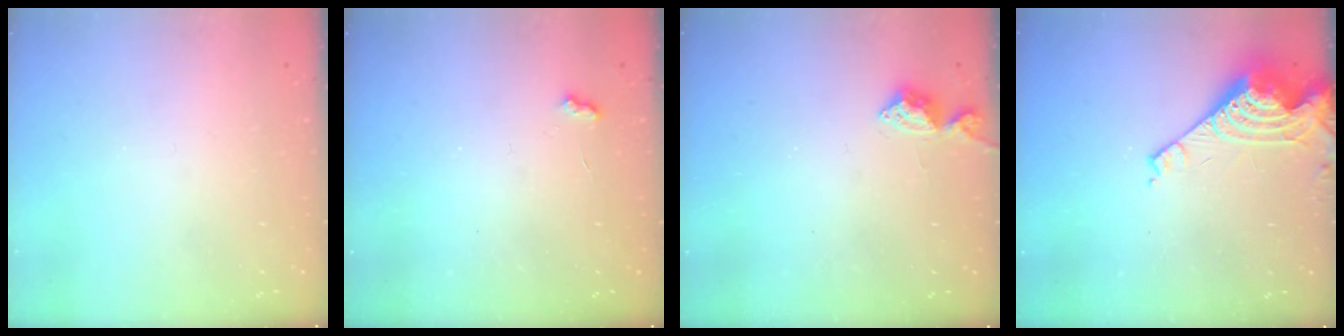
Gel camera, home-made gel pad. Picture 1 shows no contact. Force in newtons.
{"total": 2.8, "press": 2.7, "slide": 0.5}
{"total": 5.8, "press": 5.7, "slide": 0.7}
{"total": 8.0, "press": 8.0, "slide": 0.7}